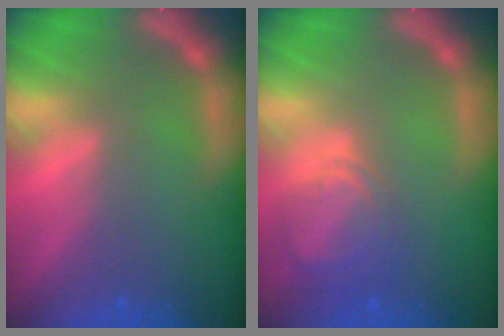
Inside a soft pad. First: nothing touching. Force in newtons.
{"total": 4.5}